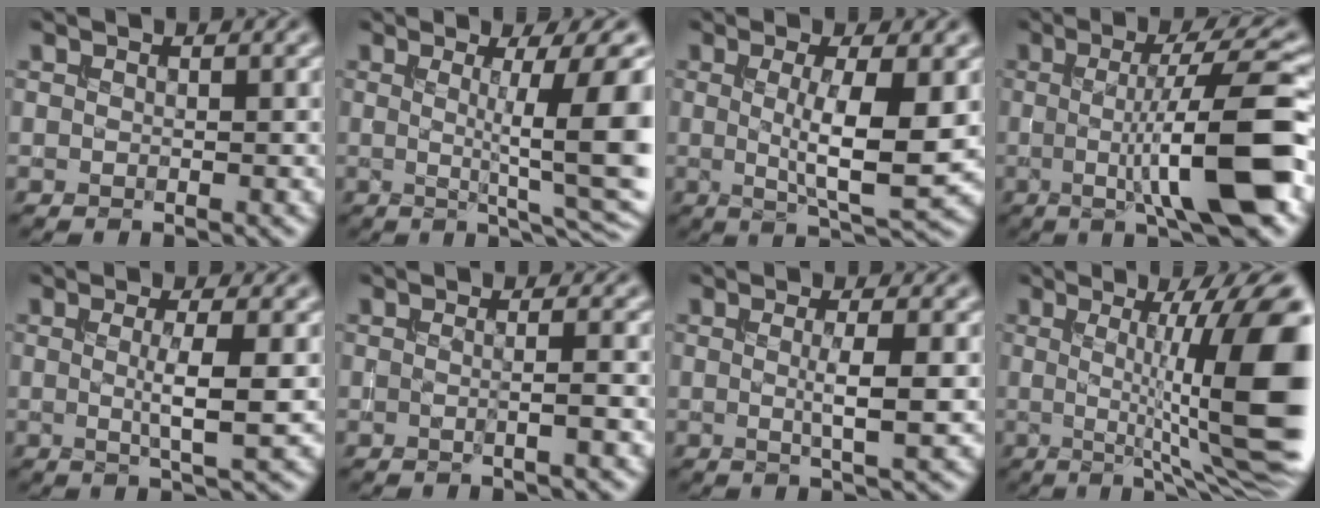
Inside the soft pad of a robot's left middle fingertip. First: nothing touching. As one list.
[{"total": 10.5, "force": [0.8, 2.2, 10.2], "torque": [-0.117, 0.000, 0.015]}, {"total": 6.0, "force": [0.2, 1.2, 5.8], "torque": [-0.095, -0.009, 0.008]}, {"total": 10.4, "force": [-0.9, 2.1, 10.2], "torque": [-0.137, -0.008, -0.014]}, {"total": 3.6, "force": [0.1, 0.6, 3.5], "torque": [-0.057, -0.004, -0.001]}, {"total": 2.1, "force": [-0.1, 0.7, 1.9], "torque": [-0.016, -0.004, -0.013]}, {"total": 3.0, "force": [0.0, 0.5, 3.0], "torque": [-0.049, -0.004, -0.002]}, {"total": 13.5, "force": [0.4, 2.6, 13.3], "torque": [-0.149, 0.007, 0.005]}]